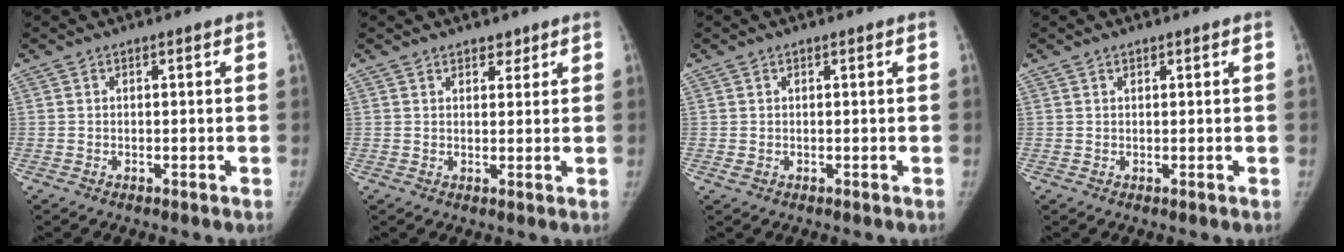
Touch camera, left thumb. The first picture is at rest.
{"total": 2.2, "force": [1.7, 1.3, 0.6], "torque": [0.009, -0.010, 0.022]}
{"total": 0.7, "force": [0.2, 0.5, 0.4], "torque": [-0.007, -0.002, 0.005]}
{"total": 0.5, "force": [0.5, 0.3, 0.1], "torque": [-0.004, -0.004, 0.008]}